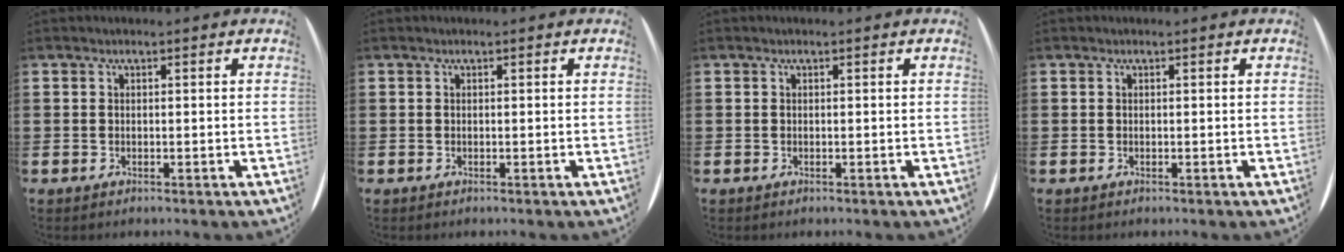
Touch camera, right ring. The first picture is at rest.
{"total": 0.0}
{"total": 0.0}
{"total": 0.0}